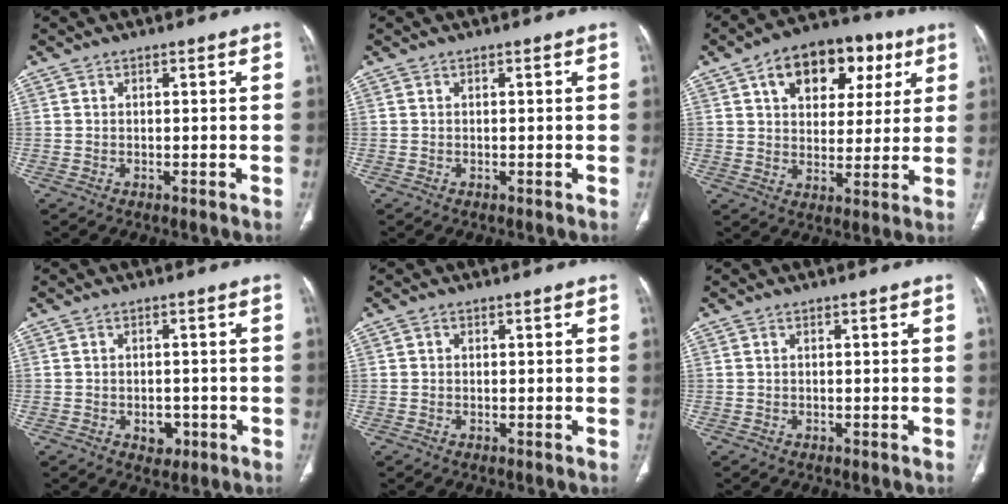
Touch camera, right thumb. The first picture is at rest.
{"total": 0.0}
{"total": 16.8, "force": [7.3, 10.8, 10.6], "torque": [-0.108, 0.003, 0.109]}
{"total": 3.3, "force": [-1.2, 2.4, 1.9], "torque": [-0.011, 0.005, -0.010]}
{"total": 0.5, "force": [0.1, 0.5, 0.2], "torque": [0.001, 0.002, 0.000]}
{"total": 0.0}